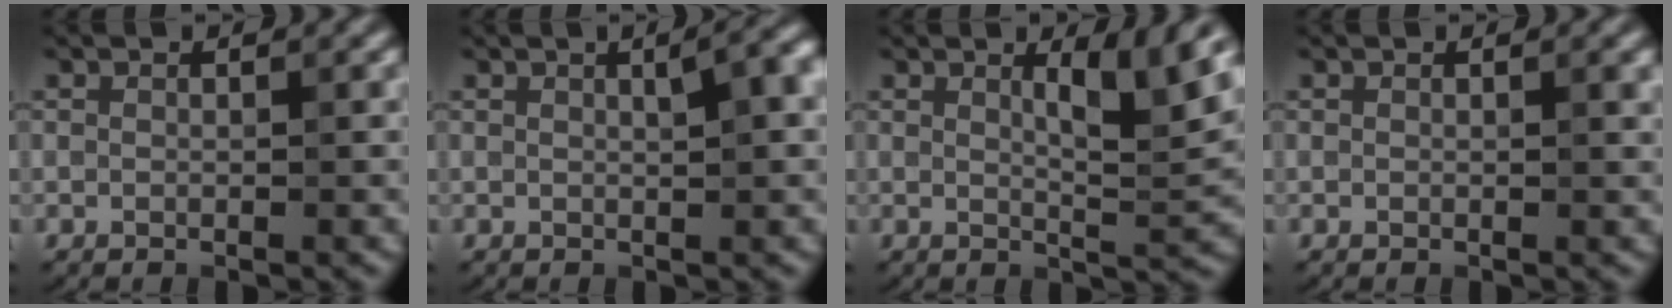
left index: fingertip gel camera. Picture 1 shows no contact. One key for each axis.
{"total": 3.8, "fx": 1.2, "fy": 1.0, "fz": 3.5, "tx": -0.043, "ty": 0.012, "tz": 0.015}
{"total": 4.8, "fx": 1.9, "fy": 0.9, "fz": 4.3, "tx": -0.066, "ty": -0.007, "tz": 0.031}
{"total": 0.8, "fx": 0.3, "fy": 0.2, "fz": 0.7, "tx": -0.007, "ty": 0.000, "tz": 0.002}